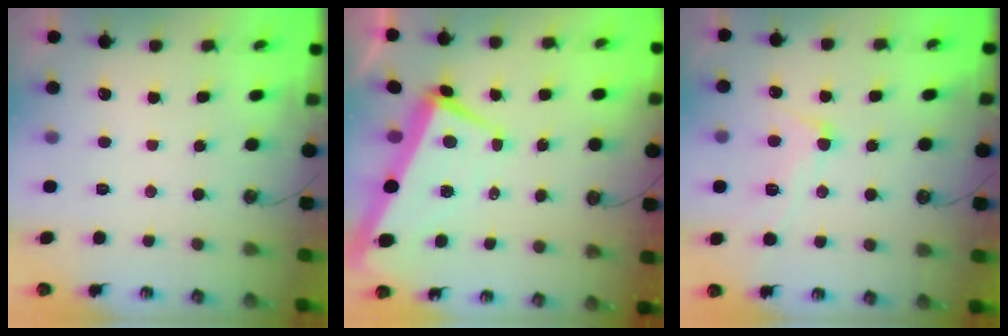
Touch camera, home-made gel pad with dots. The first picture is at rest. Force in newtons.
{"total": 2.0, "press": 1.6, "slide": 1.2}
{"total": 4.6, "press": 4.5, "slide": 1.1}